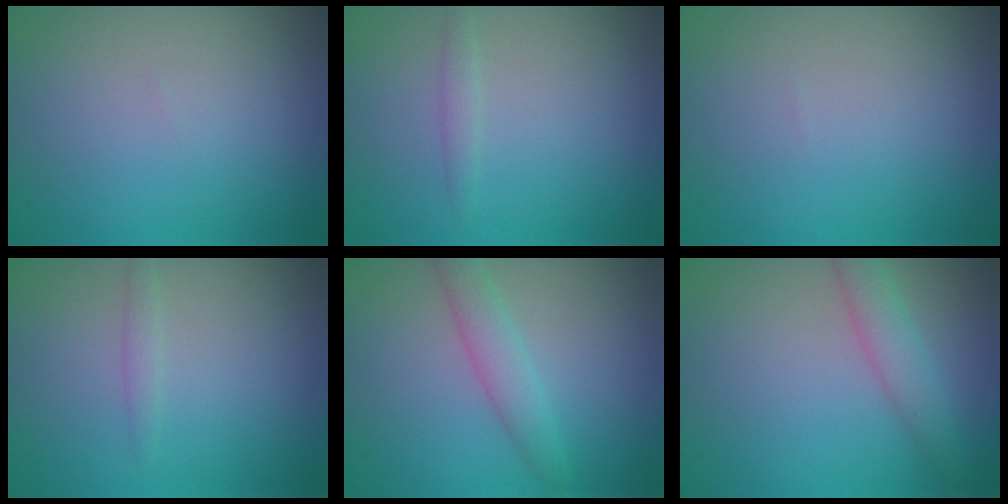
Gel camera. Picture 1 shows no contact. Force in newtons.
{"total": 1.0, "press": 1.0, "slide": 0.0}
{"total": 0.0}
{"total": 0.9, "press": 0.9, "slide": 0.1}
{"total": 2.6, "press": 2.6, "slide": 0.1}
{"total": 2.8, "press": 2.8, "slide": 0.1}